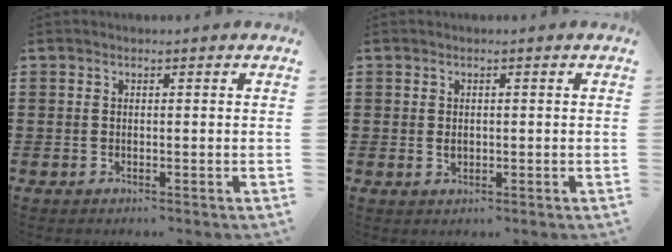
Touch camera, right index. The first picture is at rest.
{"total": 1.2, "force": [0.0, 0.8, 0.8], "torque": [-0.018, 0.005, -0.001]}